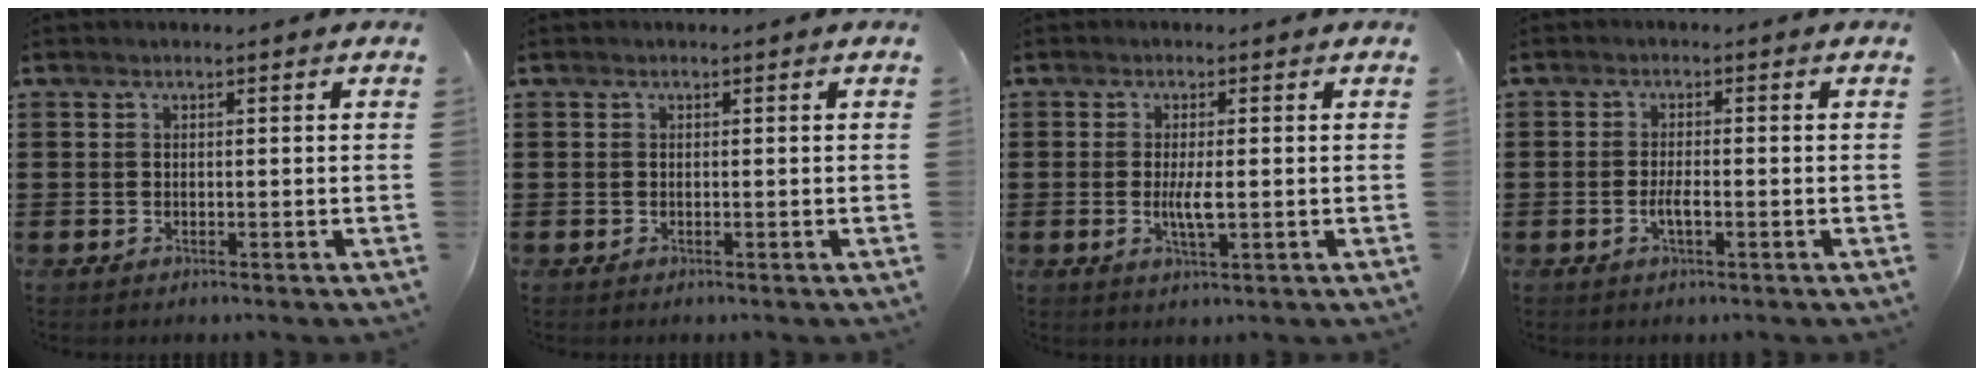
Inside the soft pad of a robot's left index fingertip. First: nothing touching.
{"total": 0.0}
{"total": 3.5, "force": [-0.3, 0.7, 3.4], "torque": [-0.067, -0.005, -0.009]}
{"total": 2.4, "force": [-0.8, 0.6, 2.2], "torque": [-0.046, -0.001, -0.017]}